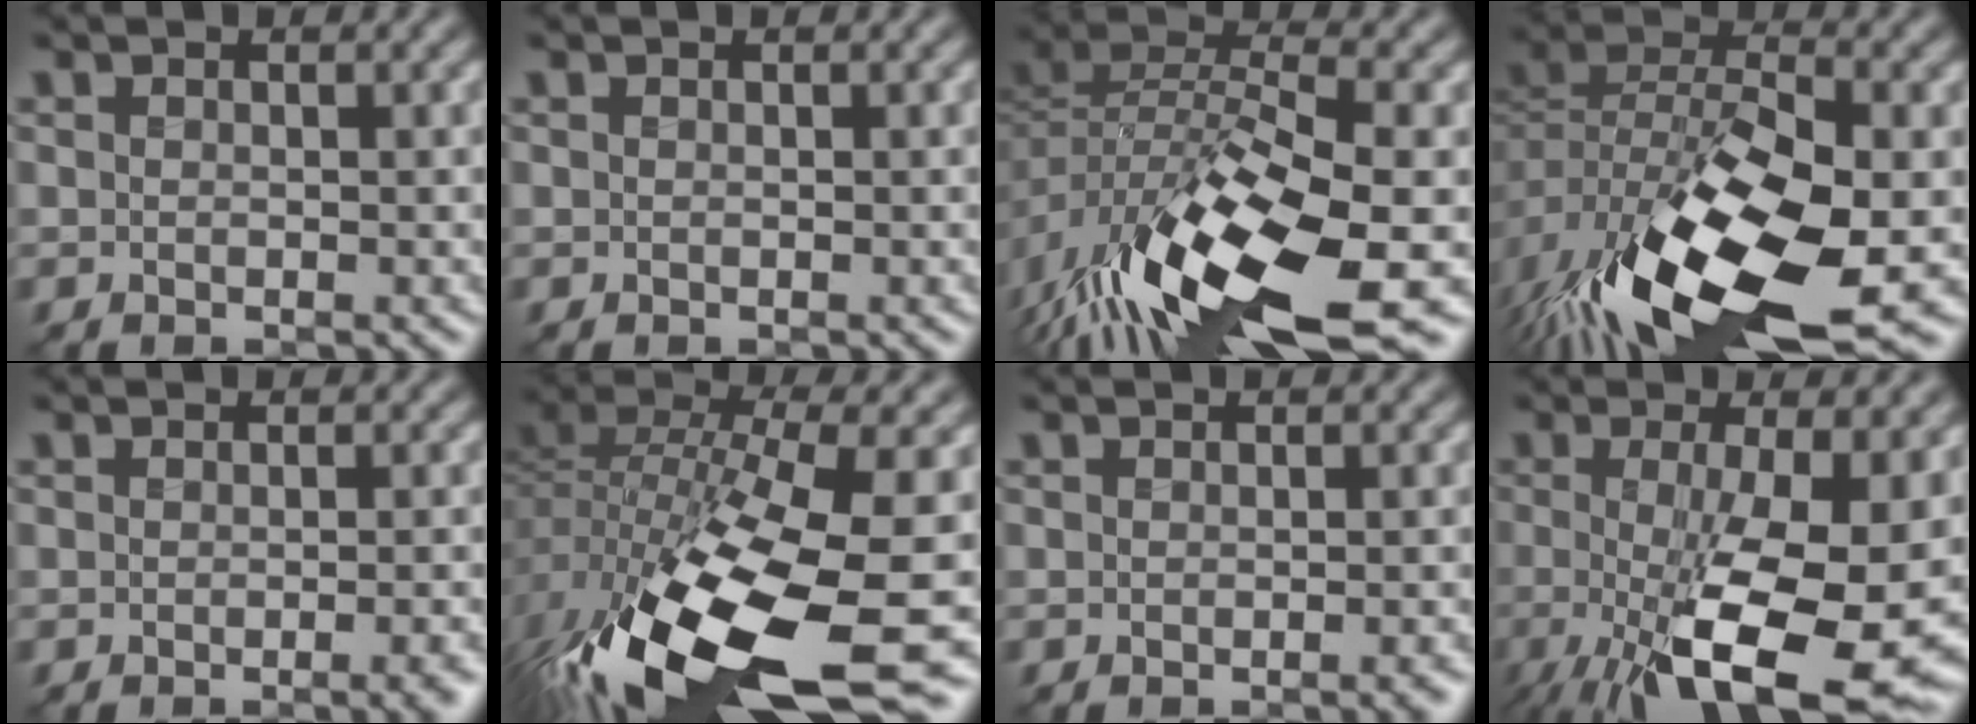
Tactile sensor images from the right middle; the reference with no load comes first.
{"total": 0.0}
{"total": 13.6, "force": [-7.0, 4.8, 10.6], "torque": [-0.200, -0.021, -0.126]}
{"total": 16.0, "force": [-7.0, 6.9, 12.6], "torque": [-0.248, -0.032, -0.124]}
{"total": 1.6, "force": [-0.8, 0.3, 1.4], "torque": [-0.016, -0.005, -0.011]}
{"total": 17.5, "force": [-7.8, 6.6, 14.2], "torque": [-0.307, -0.050, -0.128]}
{"total": 0.9, "force": [-0.6, 0.2, 0.7], "torque": [-0.010, -0.006, -0.010]}
{"total": 12.6, "force": [-3.0, 3.5, 11.8], "torque": [-0.193, -0.034, -0.040]}